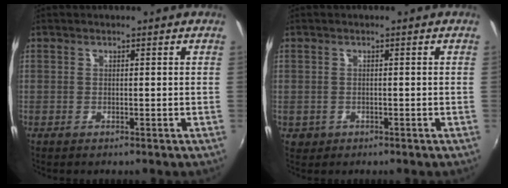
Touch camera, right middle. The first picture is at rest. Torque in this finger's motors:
{"motor_torque": [-0.57, -0.27, -0.01, -0.01]}